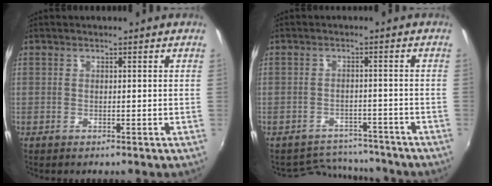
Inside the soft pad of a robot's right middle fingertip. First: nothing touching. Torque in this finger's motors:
{"motor_torque": [-0.52, -0.60, -0.15, -0.05]}